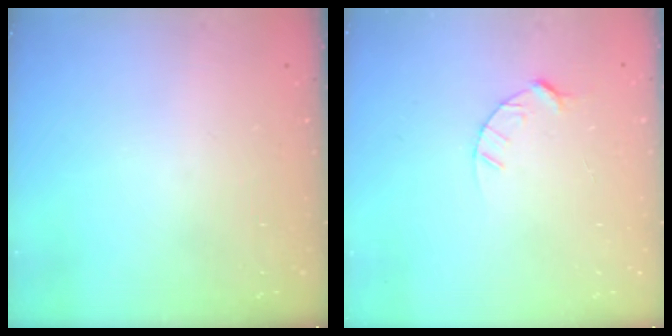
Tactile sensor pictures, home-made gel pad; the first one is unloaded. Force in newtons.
{"total": 4.3, "press": 4.3, "slide": 0.5}